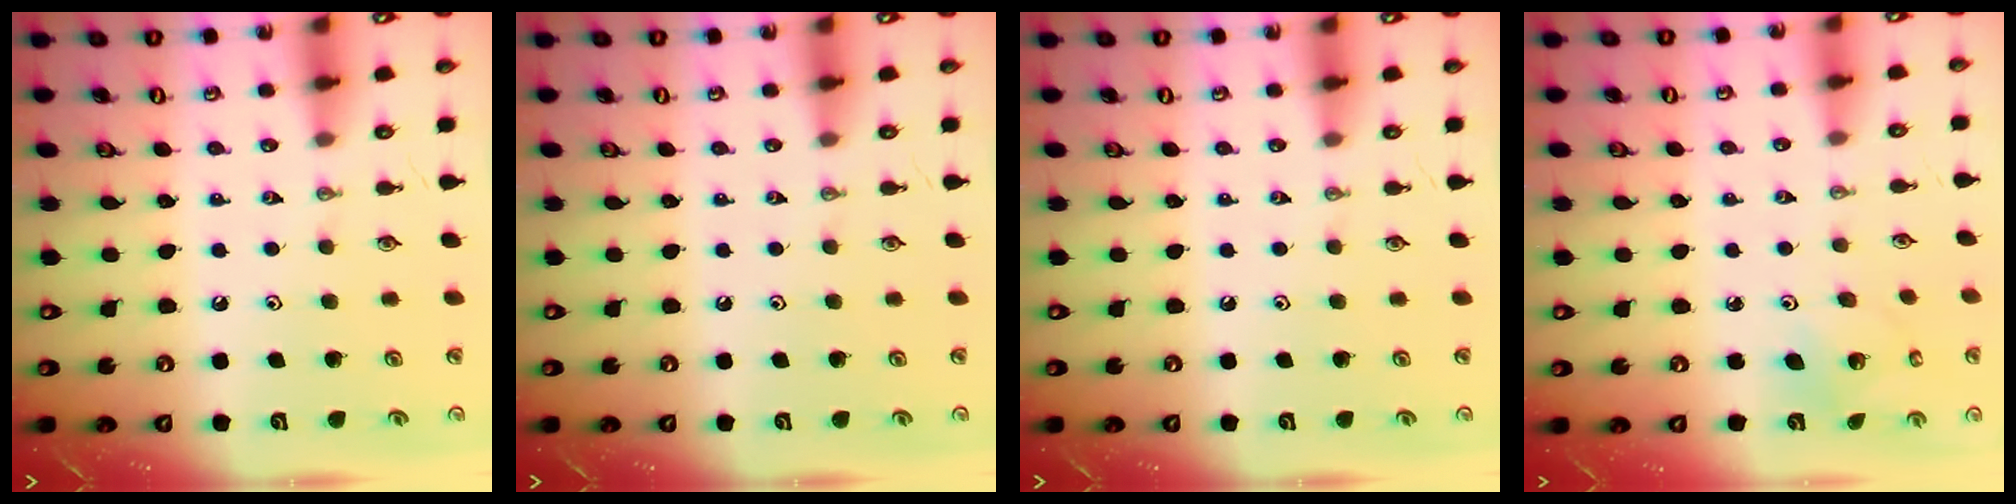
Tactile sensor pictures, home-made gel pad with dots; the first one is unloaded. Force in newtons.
{"total": 0.0}
{"total": 0.0}
{"total": 4.0, "press": 4.0, "slide": 0.2}